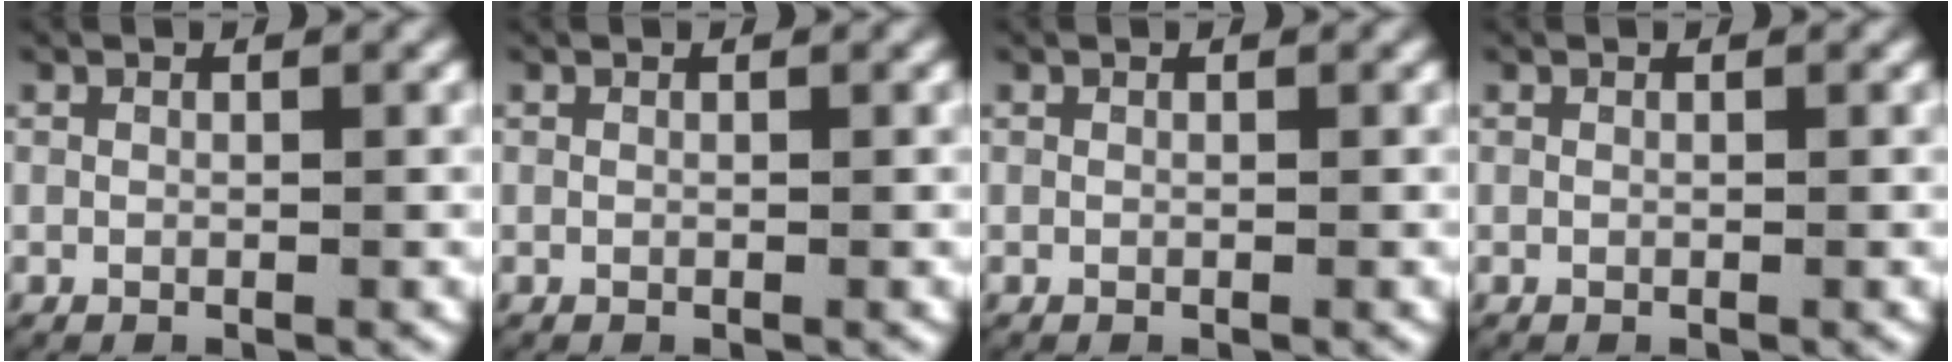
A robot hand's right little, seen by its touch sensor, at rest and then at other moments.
{"total": 0.0}
{"total": 0.0}
{"total": 0.0}